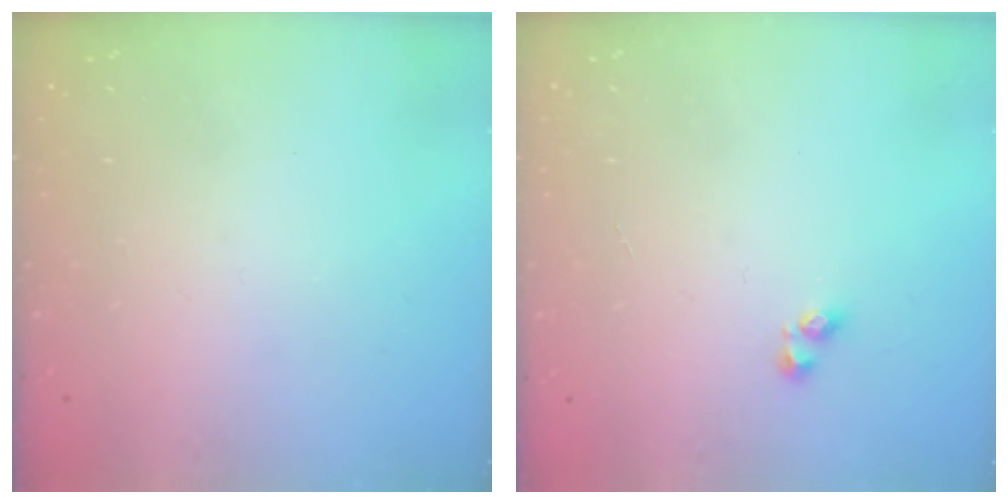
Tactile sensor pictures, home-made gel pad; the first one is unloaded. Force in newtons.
{"total": 2.9, "press": 2.6, "slide": 1.3}